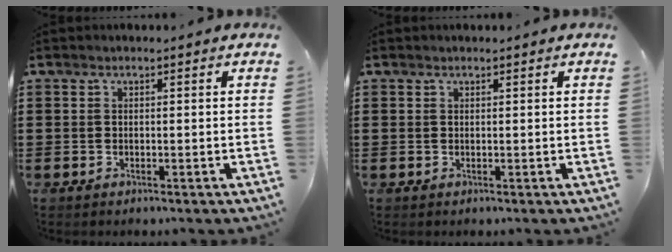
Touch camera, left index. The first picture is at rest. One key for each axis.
{"total": 0.0}